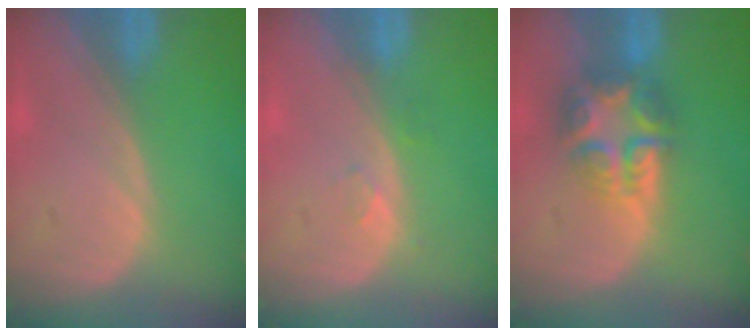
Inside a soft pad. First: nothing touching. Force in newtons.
{"total": 1.4, "press": 1.3, "slide": 0.6}
{"total": 7.7, "press": 6.7, "slide": 3.8}